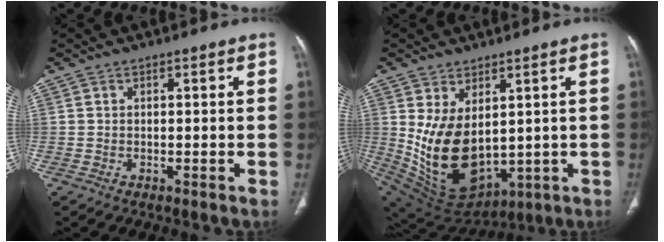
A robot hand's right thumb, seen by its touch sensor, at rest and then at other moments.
{"total": 16.0, "force": [1.7, 9.9, 12.5], "torque": [-0.214, -0.027, 0.074]}